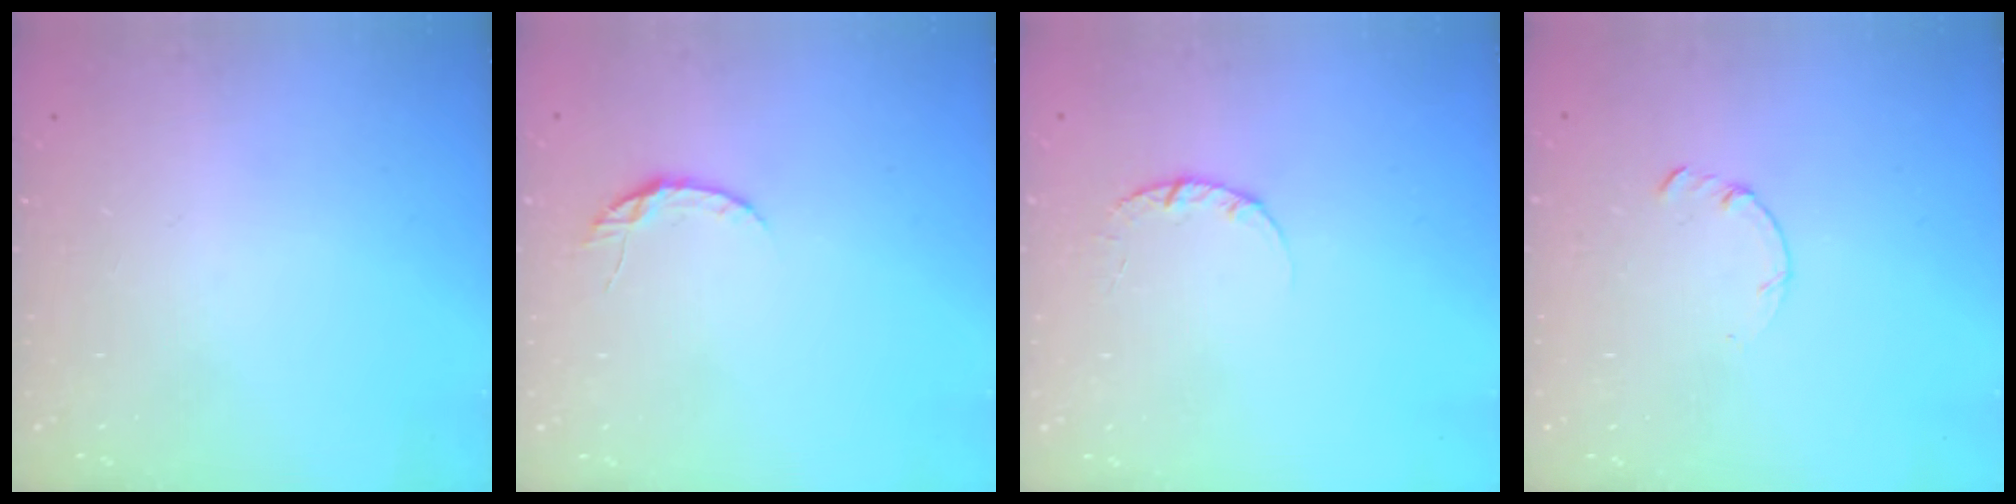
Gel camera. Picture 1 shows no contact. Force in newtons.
{"total": 3.8, "press": 3.8, "slide": 0.4}
{"total": 2.4, "press": 2.3, "slide": 0.3}
{"total": 0.0}